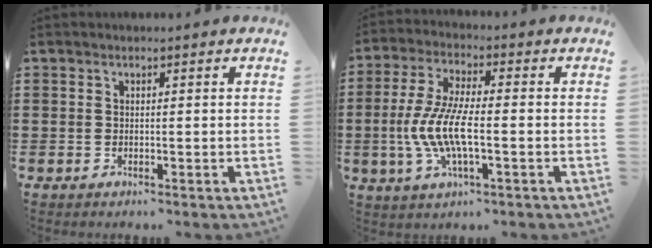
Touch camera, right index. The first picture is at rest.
{"total": 8.8, "force": [-2.3, 2.5, 8.1], "torque": [-0.185, -0.015, -0.051]}